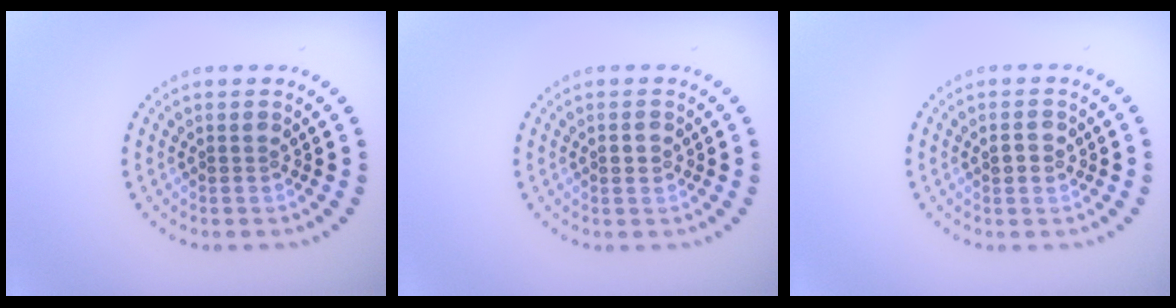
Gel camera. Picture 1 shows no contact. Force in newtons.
{"total": 1.2, "press": 1.2, "slide": 0.1}
{"total": 1.6, "press": 1.5, "slide": 0.3}